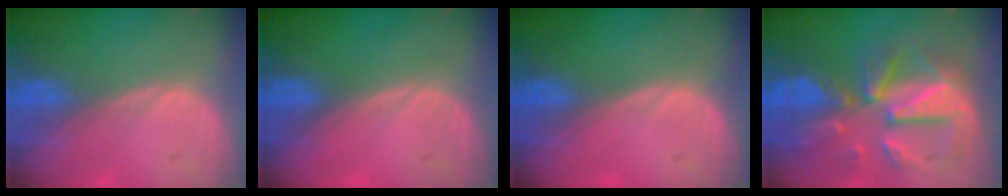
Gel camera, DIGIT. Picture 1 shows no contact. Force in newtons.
{"total": 0.0}
{"total": 0.0}
{"total": 11.9, "press": 10.4, "slide": 5.7}